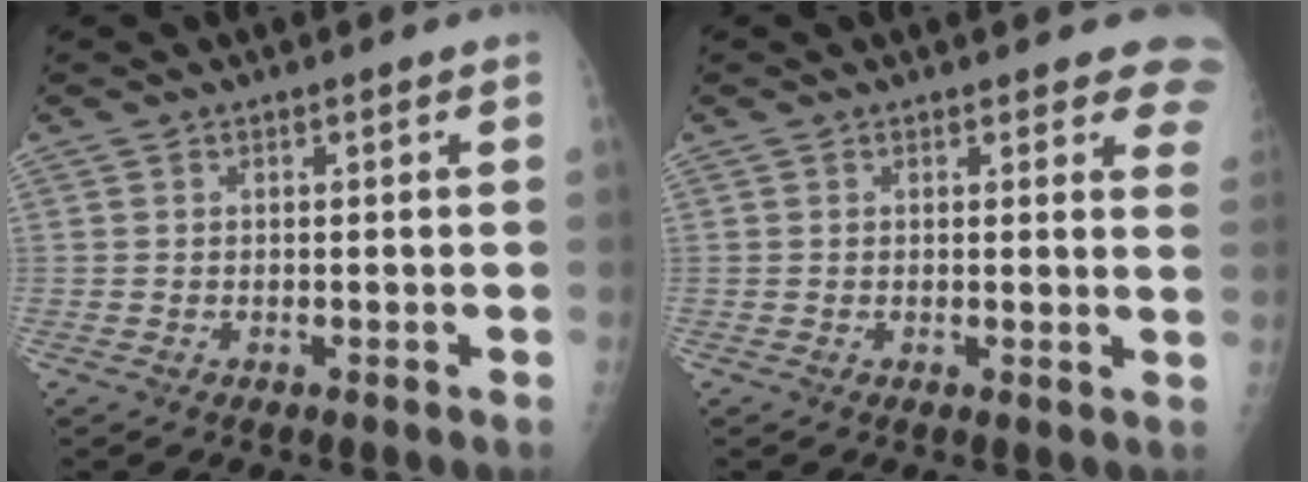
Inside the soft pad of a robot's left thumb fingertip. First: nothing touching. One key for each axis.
{"total": 6.7, "fx": 5.7, "fy": 2.3, "fz": 2.6, "tx": 0.011, "ty": -0.022, "tz": 0.042}